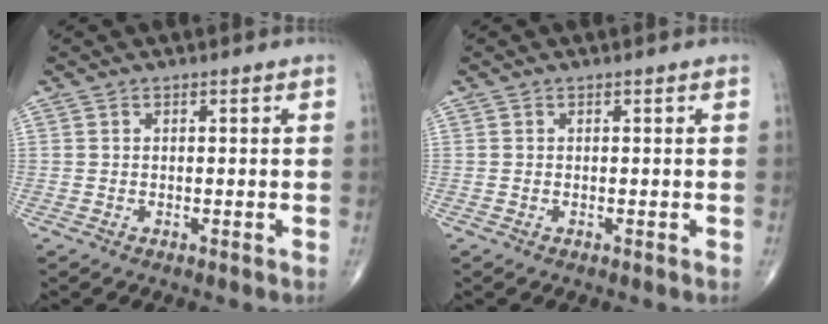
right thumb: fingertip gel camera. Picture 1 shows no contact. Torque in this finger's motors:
{"motor_torque": [-0.29, -0.01, -0.16, -0.05, -0.03]}